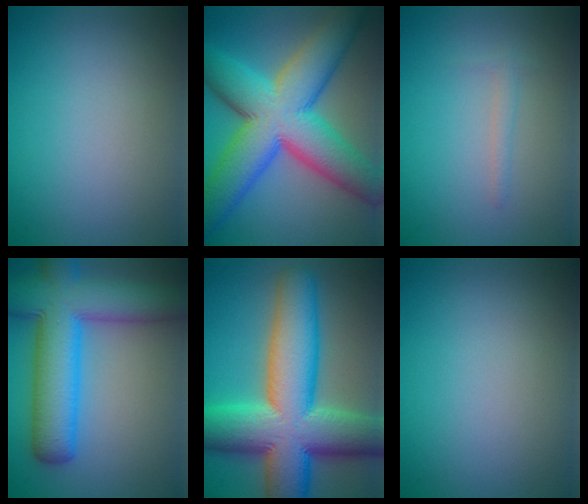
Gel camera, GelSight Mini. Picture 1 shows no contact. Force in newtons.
{"total": 13.9, "press": 13.9, "slide": 0.3}
{"total": 0.9, "press": 0.9, "slide": 0.0}
{"total": 11.0, "press": 11.0, "slide": 0.4}
{"total": 15.5, "press": 15.5, "slide": 0.4}
{"total": 0.0}